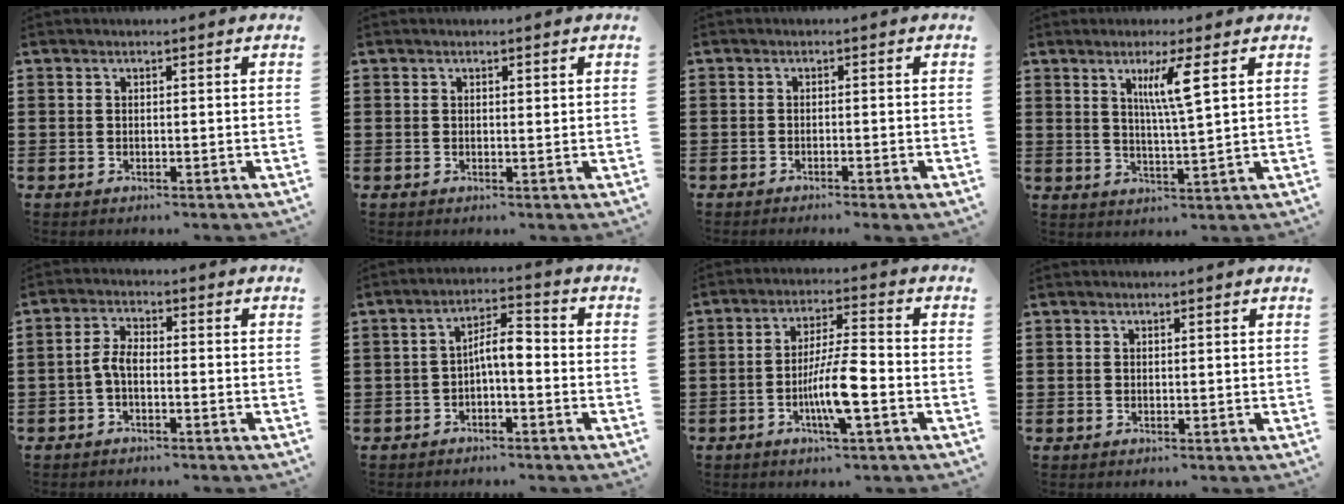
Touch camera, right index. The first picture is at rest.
{"total": 0.6, "force": [0.4, 0.4, 0.3], "torque": [-0.007, 0.004, 0.006]}
{"total": 1.0, "force": [-0.8, -0.2, 0.5], "torque": [-0.009, 0.000, -0.017]}
{"total": 5.5, "force": [2.5, 0.1, 5.0], "torque": [-0.095, -0.003, 0.035]}
{"total": 3.3, "force": [-1.2, 1.4, 2.7], "torque": [-0.072, -0.001, -0.031]}
{"total": 4.7, "force": [-1.0, 1.5, 4.3], "torque": [-0.082, 0.016, -0.023]}
{"total": 7.9, "force": [-2.6, 1.2, 7.3], "torque": [-0.141, -0.006, -0.052]}
{"total": 0.7, "force": [0.4, 0.6, 0.0], "torque": [-0.001, 0.004, 0.007]}